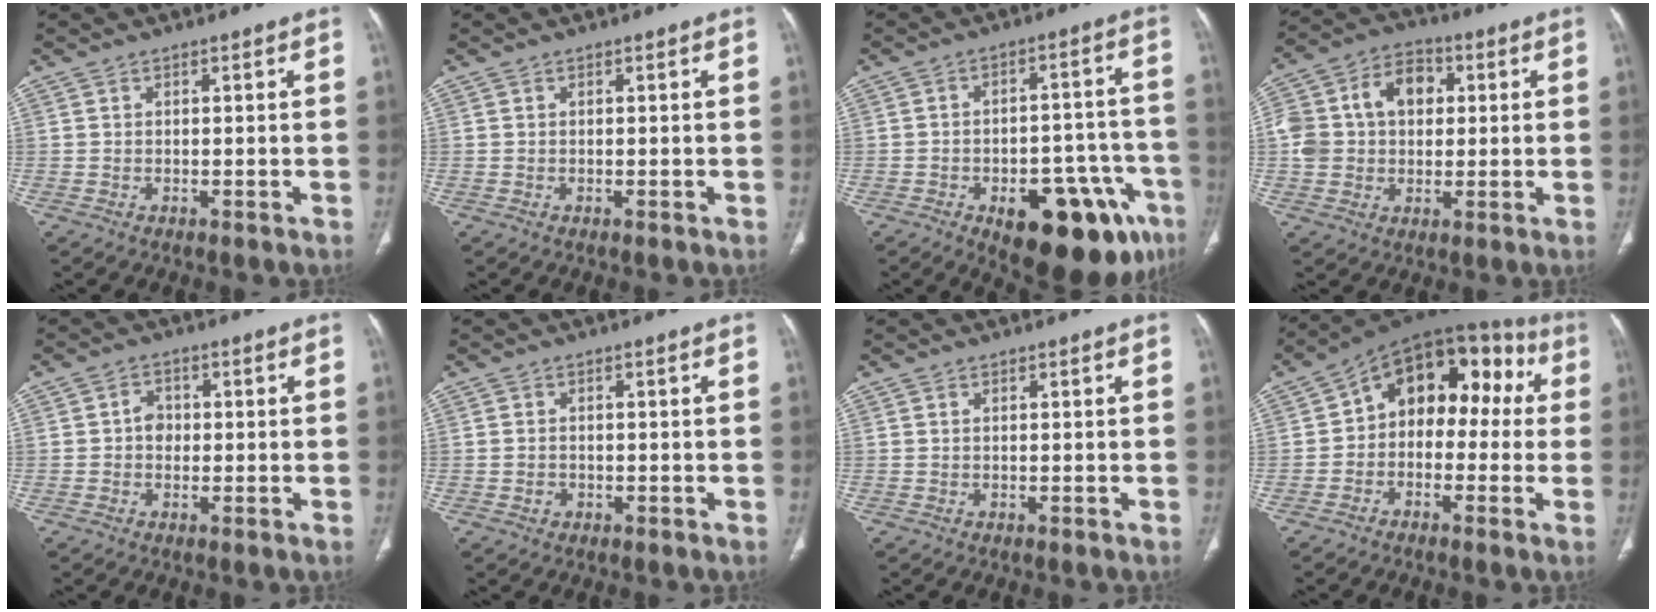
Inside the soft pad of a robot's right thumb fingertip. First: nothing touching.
{"total": 0.0}
{"total": 20.8, "force": [-10.1, 9.6, 15.5], "torque": [-0.137, 0.052, -0.122]}
{"total": 14.3, "force": [2.2, 10.8, 9.2], "torque": [-0.150, 0.027, 0.035]}
{"total": 3.0, "force": [-0.1, 2.5, 1.6], "torque": [-0.010, 0.008, -0.008]}
{"total": 1.6, "force": [-0.4, 1.4, 0.7], "torque": [-0.010, 0.007, -0.003]}
{"total": 0.0}
{"total": 15.2, "force": [1.4, 10.2, 11.2], "torque": [-0.095, 0.060, 0.001]}